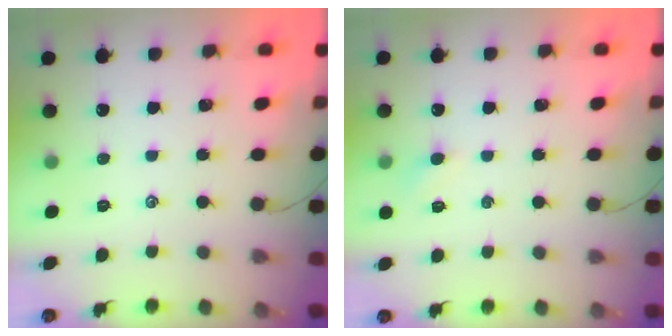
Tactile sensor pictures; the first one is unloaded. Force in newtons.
{"total": 2.7, "press": 2.6, "slide": 0.9}